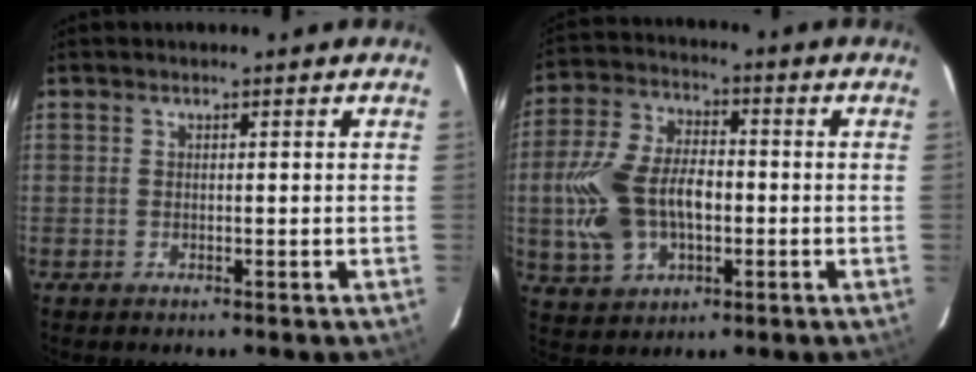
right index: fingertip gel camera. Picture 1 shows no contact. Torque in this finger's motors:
{"motor_torque": [0.64, -0.28, 0.36, 0.13]}